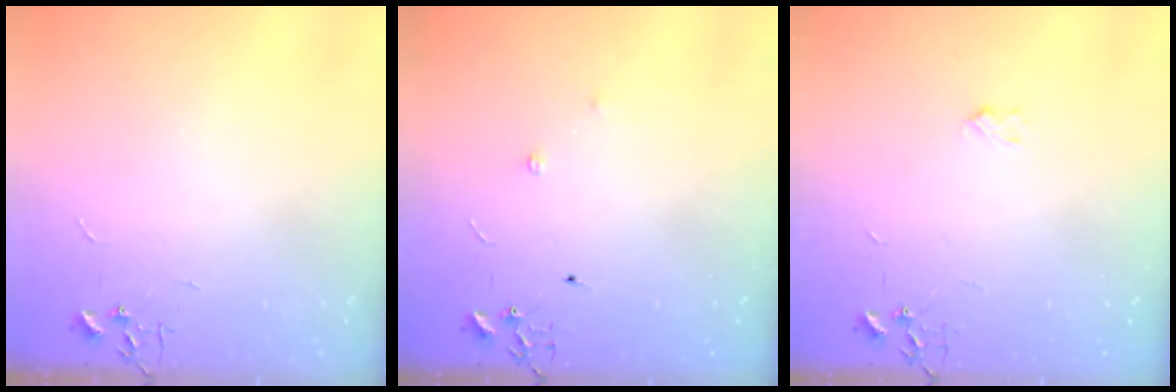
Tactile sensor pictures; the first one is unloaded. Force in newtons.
{"total": 4.6, "press": 4.4, "slide": 1.0}
{"total": 2.4, "press": 2.4, "slide": 0.4}